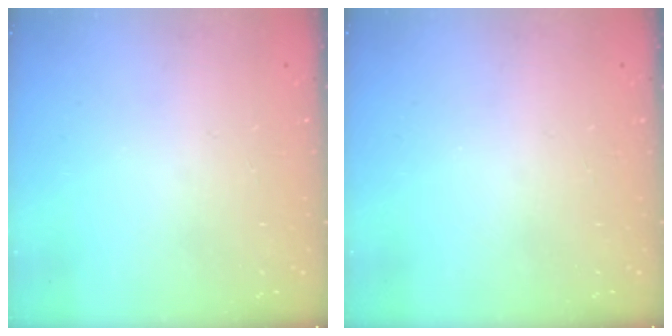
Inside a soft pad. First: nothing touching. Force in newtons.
{"total": 0.0}